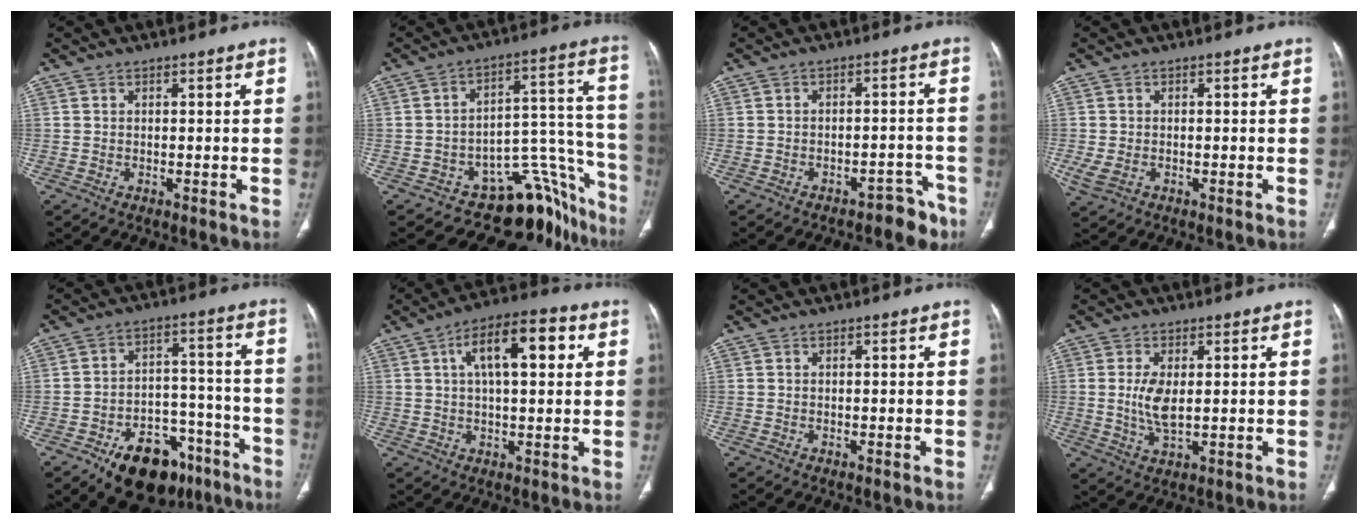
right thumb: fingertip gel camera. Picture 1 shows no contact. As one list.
[{"total": 17.2, "force": [-12.8, 9.0, 7.2], "torque": [-0.015, 0.135, -0.167]}, {"total": 6.1, "force": [-4.7, 3.3, 2.1], "torque": [-0.003, 0.048, -0.060]}, {"total": 3.1, "force": [-0.8, 2.1, 2.1], "torque": [-0.055, 0.000, -0.010]}, {"total": 17.7, "force": [-11.3, 10.2, 9.0], "torque": [-0.089, 0.086, -0.164]}, {"total": 12.5, "force": [3.7, 5.2, 10.8], "torque": [-0.161, 0.020, 0.053]}, {"total": 0.0}, {"total": 5.9, "force": [0.6, 2.7, 5.2], "torque": [-0.108, -0.009, 0.017]}]